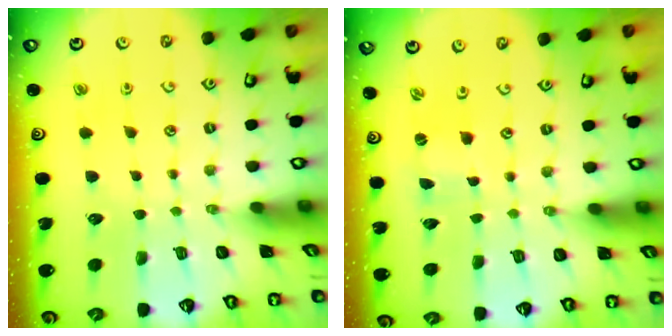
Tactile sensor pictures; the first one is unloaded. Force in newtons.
{"total": 0.0}